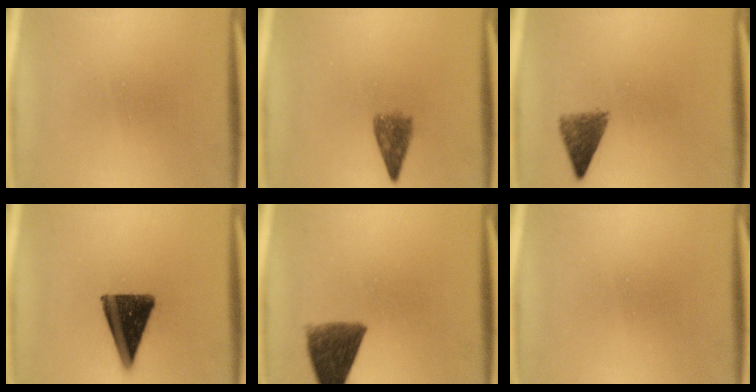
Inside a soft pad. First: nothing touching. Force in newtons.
{"total": 4.1}
{"total": 4.2}
{"total": 12.7}
{"total": 8.4}
{"total": 0.0}